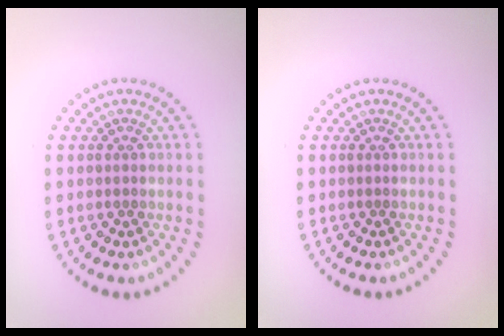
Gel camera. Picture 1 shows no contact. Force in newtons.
{"total": 0.0}